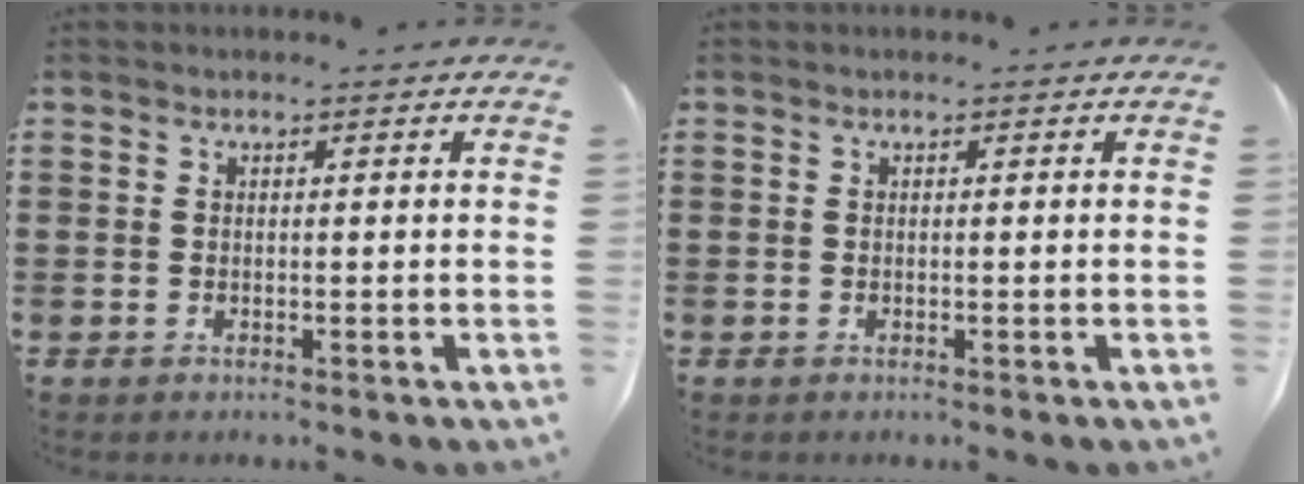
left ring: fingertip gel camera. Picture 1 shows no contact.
{"total": 0.0}